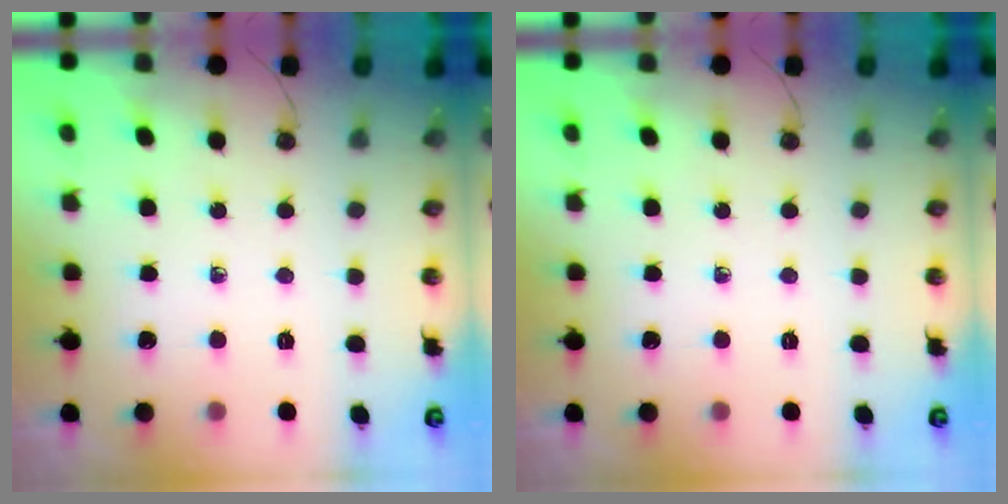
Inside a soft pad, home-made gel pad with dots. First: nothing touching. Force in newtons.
{"total": 0.0}